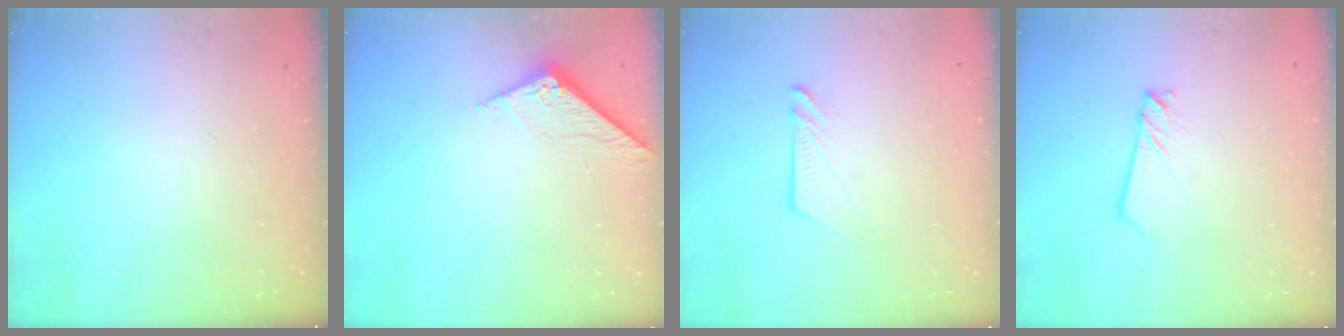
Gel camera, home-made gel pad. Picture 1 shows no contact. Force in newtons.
{"total": 7.0, "press": 7.0, "slide": 0.5}
{"total": 4.8, "press": 4.7, "slide": 0.5}
{"total": 2.2, "press": 2.2, "slide": 0.2}